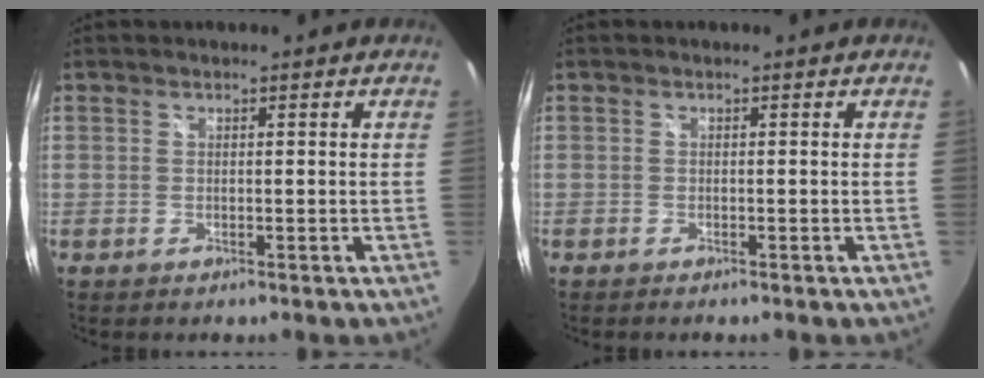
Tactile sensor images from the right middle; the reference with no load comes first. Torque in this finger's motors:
{"motor_torque": [-0.37, -0.04, -0.01, -0.01]}